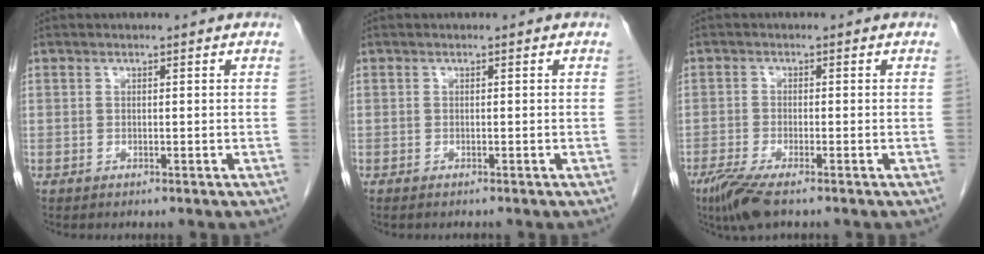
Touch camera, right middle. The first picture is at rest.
{"total": 1.1, "force": [-1.0, 0.2, 0.4], "torque": [-0.008, -0.002, -0.013]}
{"total": 5.6, "force": [-3.9, 0.7, 3.9], "torque": [-0.077, -0.016, -0.071]}